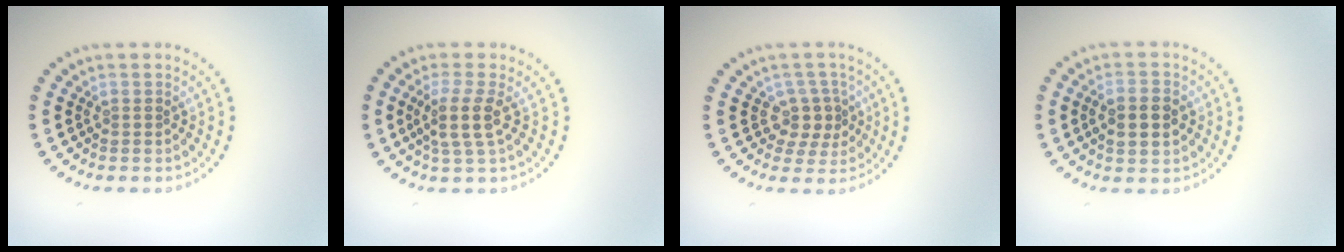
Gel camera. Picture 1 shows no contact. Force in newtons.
{"total": 2.8, "press": 2.3, "slide": 1.6}
{"total": 2.5, "press": 2.0, "slide": 1.4}
{"total": 3.0, "press": 3.0, "slide": 0.2}